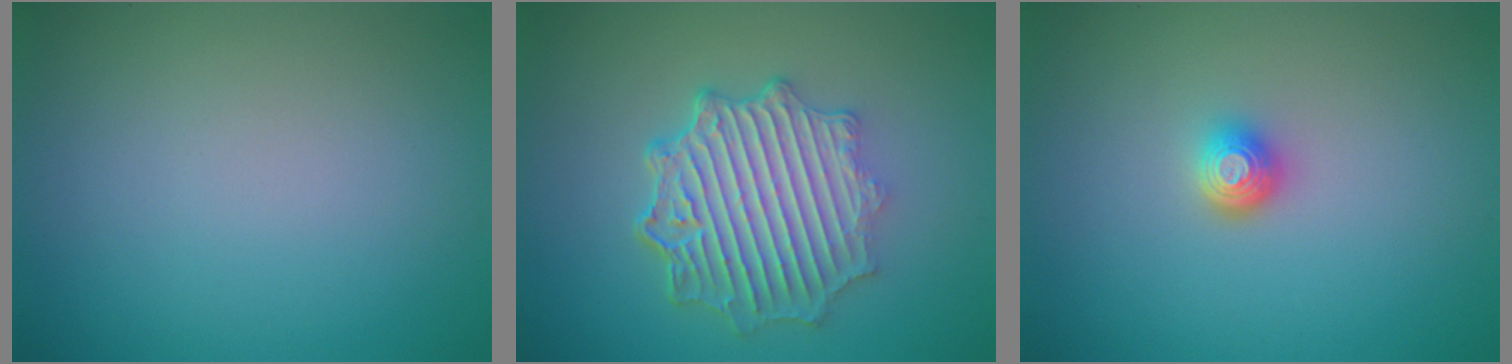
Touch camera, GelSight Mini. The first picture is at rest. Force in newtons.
{"total": 6.6, "press": 5.1, "slide": 4.1}
{"total": 1.7, "press": 1.3, "slide": 1.1}